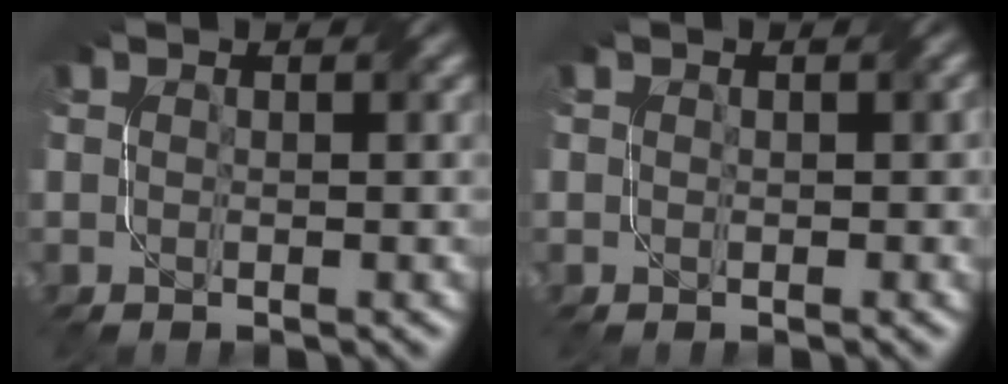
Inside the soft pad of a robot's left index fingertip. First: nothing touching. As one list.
[{"total": 0.8, "force": [0.1, 0.5, 0.6], "torque": [-0.009, 0.000, 0.002]}]